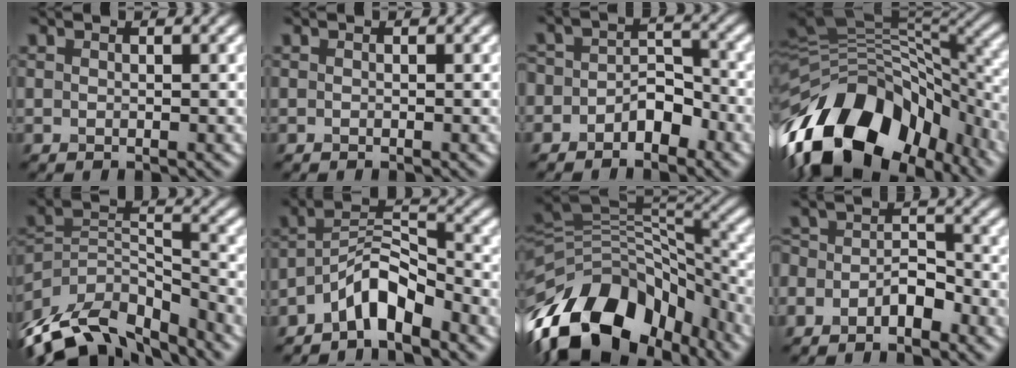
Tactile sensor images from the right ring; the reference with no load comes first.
{"total": 0.0}
{"total": 3.3, "force": [-1.9, 2.0, 1.8], "torque": [-0.024, 0.011, -0.036]}
{"total": 15.9, "force": [-7.4, 9.6, 10.2], "torque": [-0.193, 0.010, -0.131]}
{"total": 13.3, "force": [-10.1, 5.8, 6.4], "torque": [-0.129, 0.005, -0.174]}
{"total": 5.4, "force": [-3.8, 1.9, 3.4], "torque": [-0.052, 0.013, -0.077]}
{"total": 14.7, "force": [-7.0, 9.5, 8.7], "torque": [-0.178, 0.014, -0.126]}
{"total": 3.3, "force": [-2.1, 1.6, 2.1], "torque": [-0.035, 0.009, -0.042]}